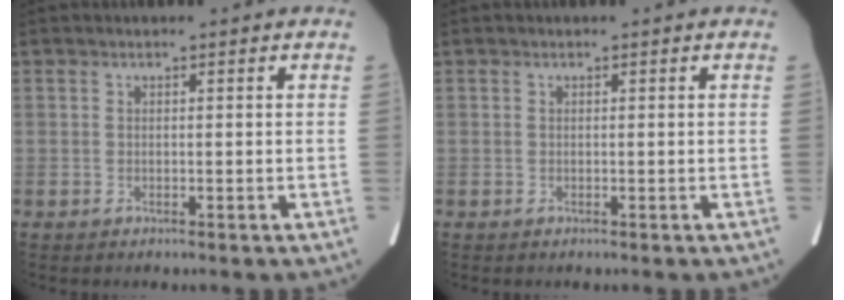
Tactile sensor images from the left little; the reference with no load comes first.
{"total": 0.0}